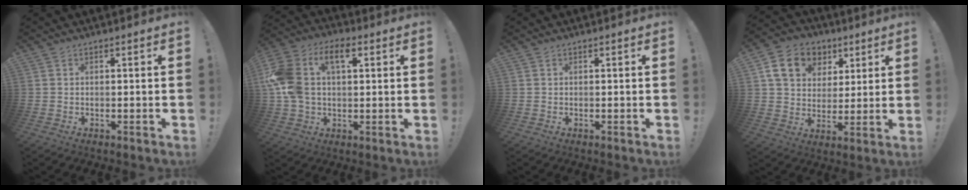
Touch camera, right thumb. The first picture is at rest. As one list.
[{"total": 15.0, "force": [3.8, 9.5, 10.9], "torque": [-0.224, 0.000, 0.066]}, {"total": 0.0}, {"total": 14.6, "force": [6.7, 11.1, 6.6], "torque": [-0.093, -0.023, 0.134]}]